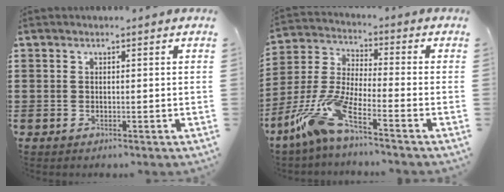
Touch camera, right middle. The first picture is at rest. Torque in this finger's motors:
{"motor_torque": [2.14, 0.00, 0.66, 0.21]}